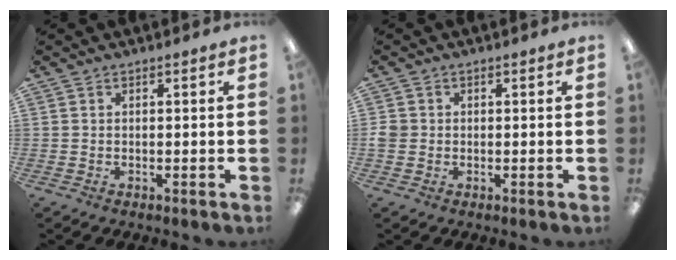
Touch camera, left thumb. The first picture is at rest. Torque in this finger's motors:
{"motor_torque": [-0.02, 0.01, 0.13, -0.12, 0.00]}